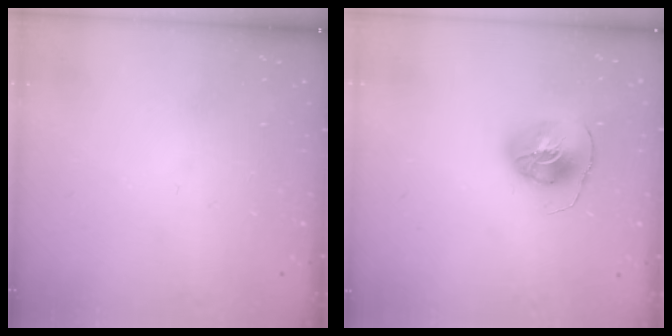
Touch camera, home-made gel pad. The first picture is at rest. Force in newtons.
{"total": 9.1, "press": 9.1, "slide": 0.5}